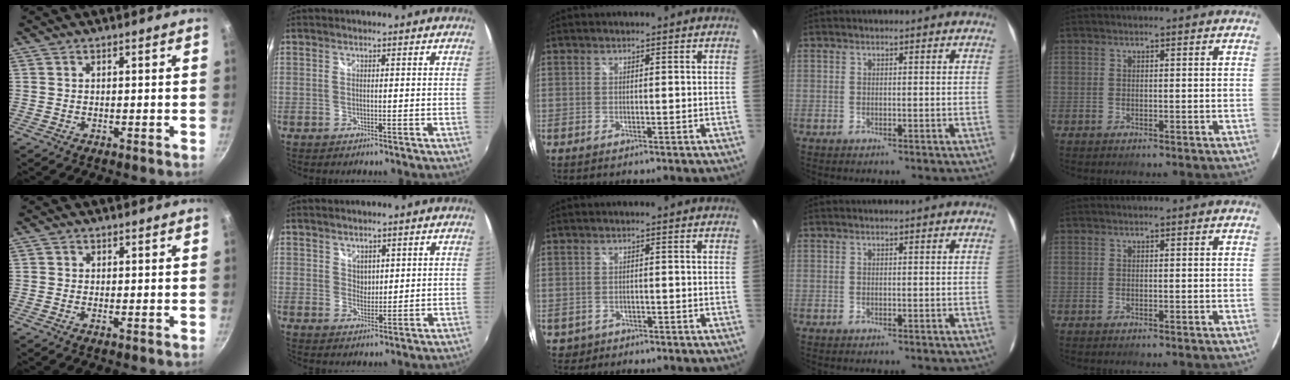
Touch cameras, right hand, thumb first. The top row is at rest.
{"thumb": {"total": 0.7, "force": [-0.1, 0.5, 0.4], "torque": [-0.010, 0.001, -0.006]}, "index": {"total": 2.4, "force": [1.6, 1.7, 0.5], "torque": [-0.002, 0.000, 0.031]}, "middle": {"total": 2.6, "force": [-1.3, 2.2, 0.5], "torque": [-0.022, -0.001, -0.016]}}